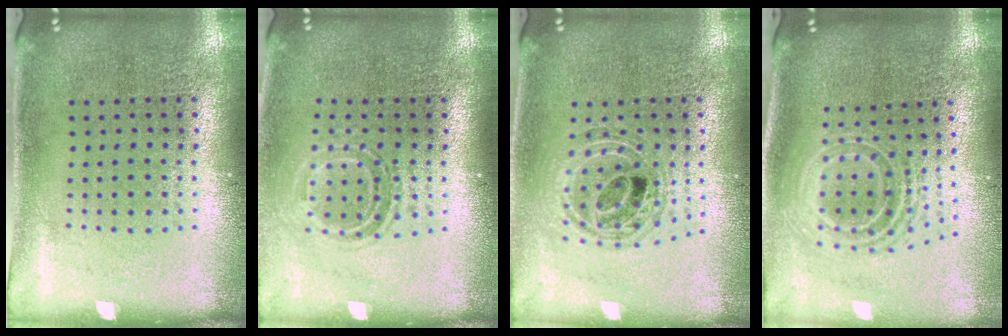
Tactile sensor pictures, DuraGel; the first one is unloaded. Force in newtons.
{"total": 1.5, "press": 1.1, "slide": 1.0}
{"total": 0.7, "press": 0.7, "slide": 0.2}
{"total": 2.1, "press": 1.5, "slide": 1.5}